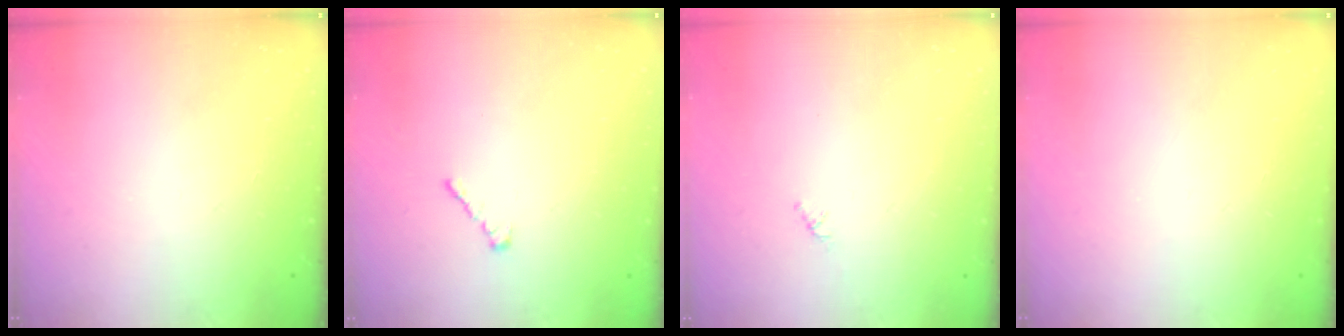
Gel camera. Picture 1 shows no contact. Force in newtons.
{"total": 1.4, "press": 1.3, "slide": 0.5}
{"total": 0.8, "press": 0.7, "slide": 0.4}
{"total": 0.0}